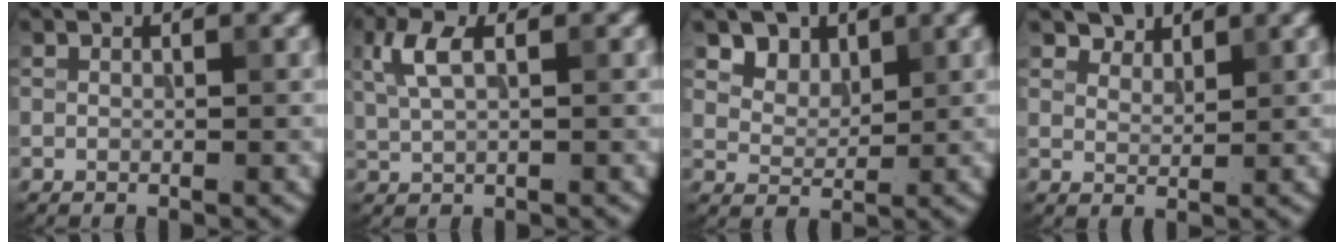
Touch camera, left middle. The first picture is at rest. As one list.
[{"total": 3.2, "force": [1.1, 1.4, 2.6], "torque": [-0.060, 0.005, 0.024]}, {"total": 3.1, "force": [2.1, 2.1, 1.1], "torque": [-0.030, -0.023, 0.055]}, {"total": 2.4, "force": [2.2, 0.8, 0.3], "torque": [-0.014, -0.005, 0.041]}]